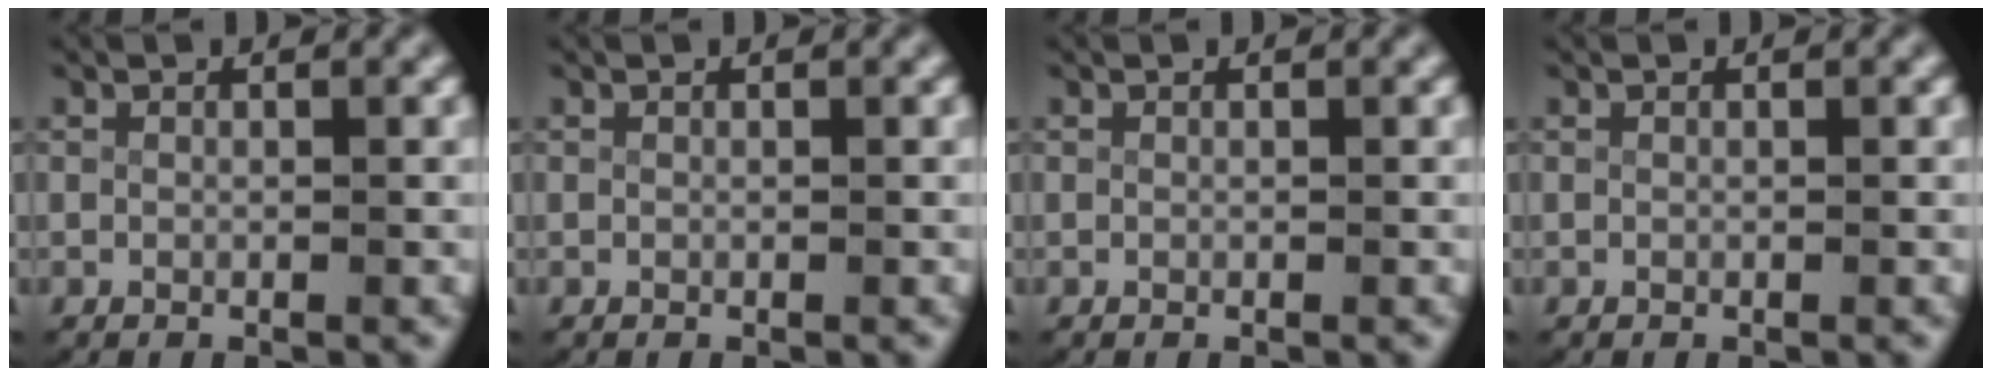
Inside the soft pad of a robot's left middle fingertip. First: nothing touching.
{"total": 0.0}
{"total": 0.0}
{"total": 0.0}